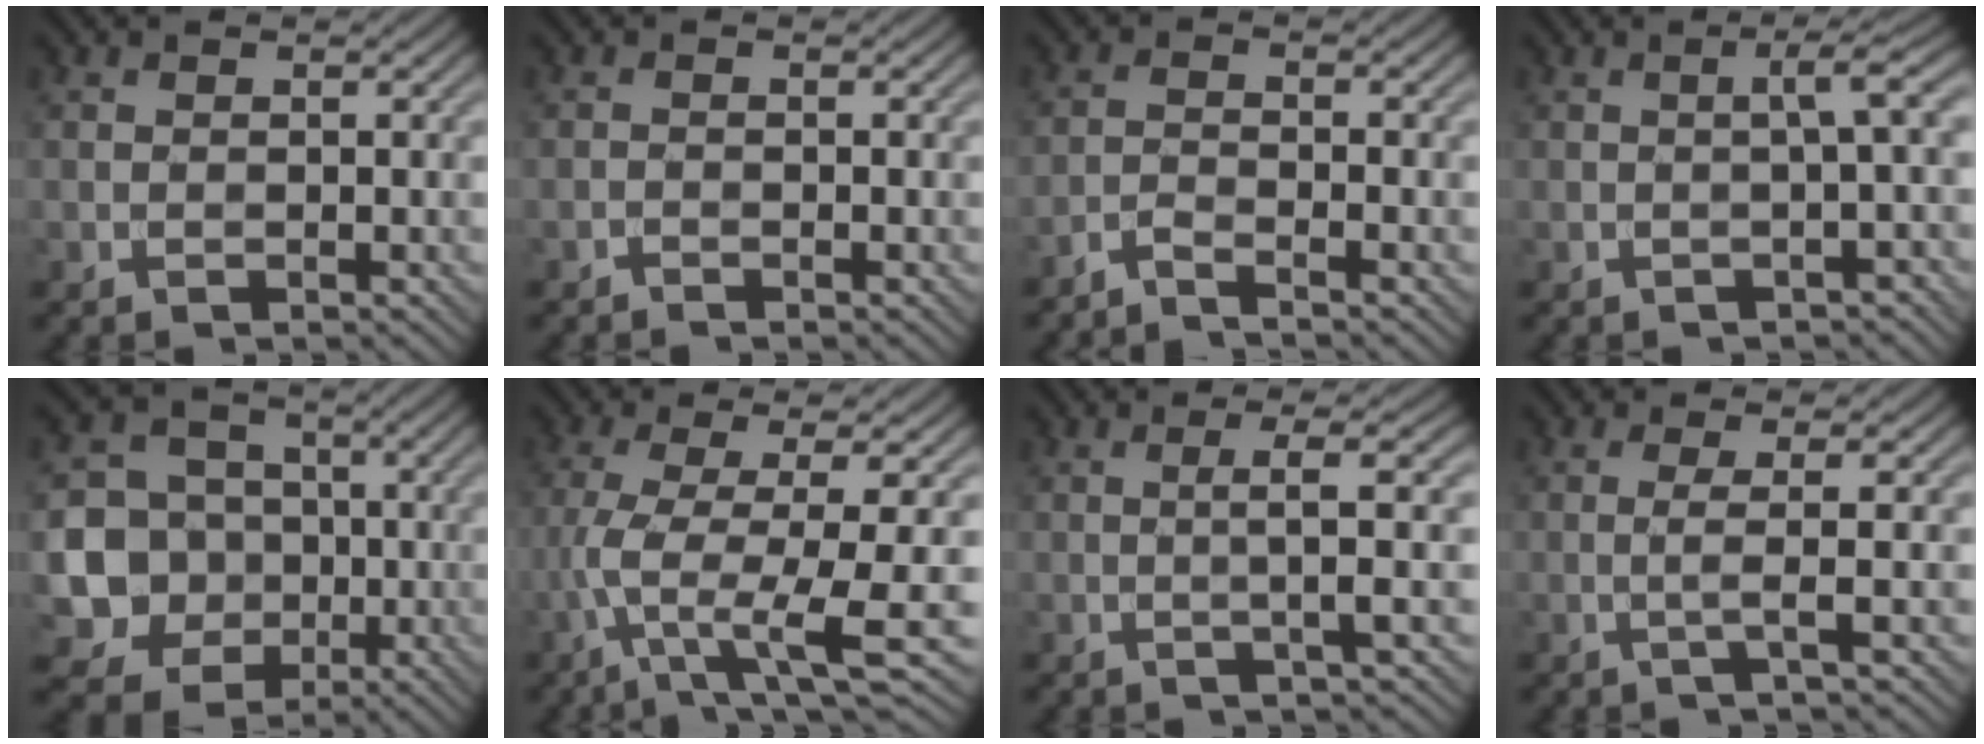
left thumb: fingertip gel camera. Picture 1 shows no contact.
{"total": 0.6, "force": [-0.6, 0.0, 0.2], "torque": [-0.002, 0.001, -0.014]}
{"total": 2.4, "force": [-2.1, 0.2, 1.2], "torque": [-0.020, -0.003, -0.057]}
{"total": 3.2, "force": [0.0, 0.3, 3.2], "torque": [-0.044, 0.017, -0.006]}
{"total": 11.0, "force": [-2.4, 10.2, 3.5], "torque": [-0.100, -0.015, -0.073]}
{"total": 8.1, "force": [-1.3, 1.4, 7.9], "torque": [-0.151, 0.002, -0.029]}
{"total": 3.7, "force": [0.3, 0.1, 3.7], "torque": [-0.064, 0.012, -0.004]}
{"total": 2.5, "force": [0.1, 0.1, 2.5], "torque": [-0.050, 0.004, -0.013]}